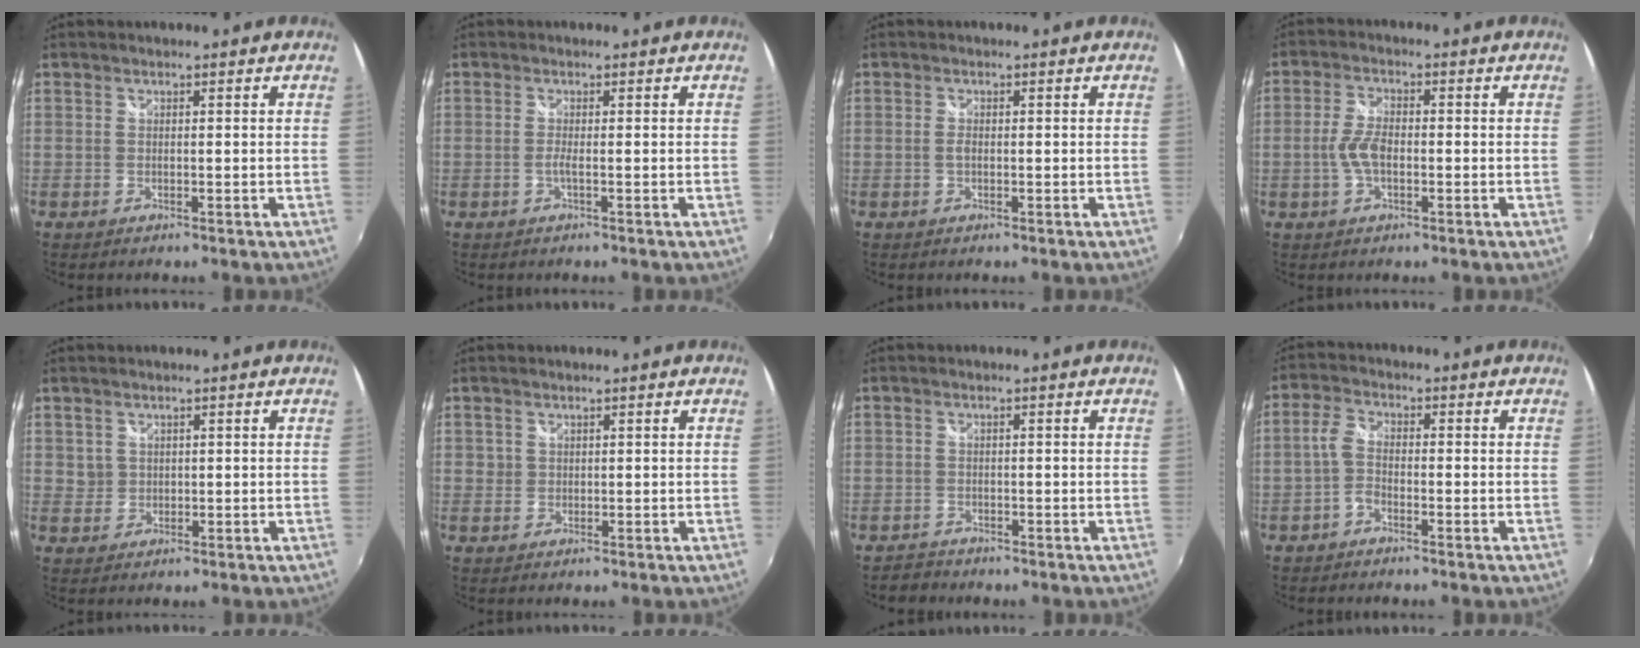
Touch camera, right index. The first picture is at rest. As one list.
[{"total": 1.1, "force": [-0.5, -0.3, 1.0], "torque": [-0.020, -0.002, -0.011]}, {"total": 1.0, "force": [-0.2, 0.5, 0.8], "torque": [-0.017, 0.000, -0.006]}, {"total": 5.0, "force": [-1.2, 2.5, 4.2], "torque": [-0.091, 0.005, -0.022]}, {"total": 1.8, "force": [0.7, 1.6, 0.0], "torque": [0.007, 0.006, 0.012]}, {"total": 1.1, "force": [0.2, 1.1, 0.1], "torque": [0.000, 0.001, 0.001]}, {"total": 2.4, "force": [-2.1, 1.1, -0.2], "torque": [-0.008, 0.003, -0.038]}, {"total": 3.2, "force": [-1.8, 1.6, 2.2], "torque": [-0.054, 0.011, -0.037]}]